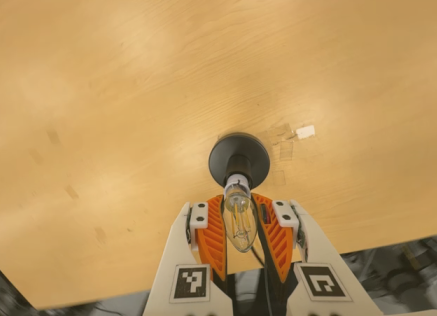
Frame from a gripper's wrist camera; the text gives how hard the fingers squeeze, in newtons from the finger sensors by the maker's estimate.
{"total": 16.4, "left": 14.2, "right": 18.6}